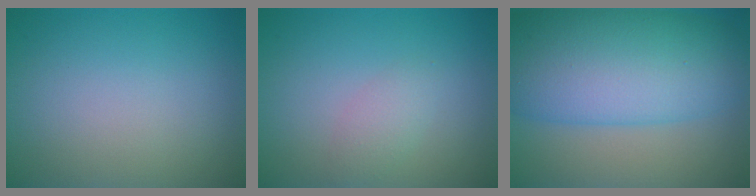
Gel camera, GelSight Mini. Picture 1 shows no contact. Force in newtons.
{"total": 1.6, "press": 1.6, "slide": 0.0}
{"total": 12.1, "press": 12.1, "slide": 0.3}